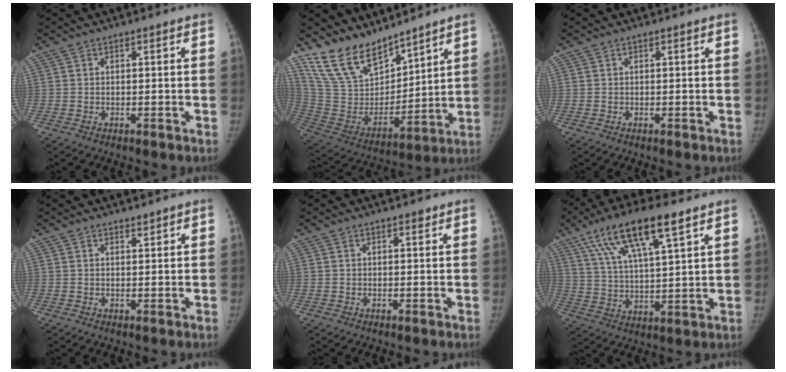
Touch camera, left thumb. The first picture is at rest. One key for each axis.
{"total": 16.7, "fx": 13.9, "fy": 6.8, "fz": 6.1, "tx": -0.075, "ty": -0.079, "tz": 0.283}
{"total": 0.0}
{"total": 0.8, "fx": 0.8, "fy": 0.3, "fz": 0.2, "tx": 0.000, "ty": -0.007, "tz": 0.011}
{"total": 0.7, "fx": 0.5, "fy": 0.3, "fz": 0.4, "tx": -0.003, "ty": -0.003, "tz": 0.006}
{"total": 16.1, "fx": 9.0, "fy": 4.1, "fz": 12.7, "tx": -0.225, "ty": -0.015, "tz": 0.167}